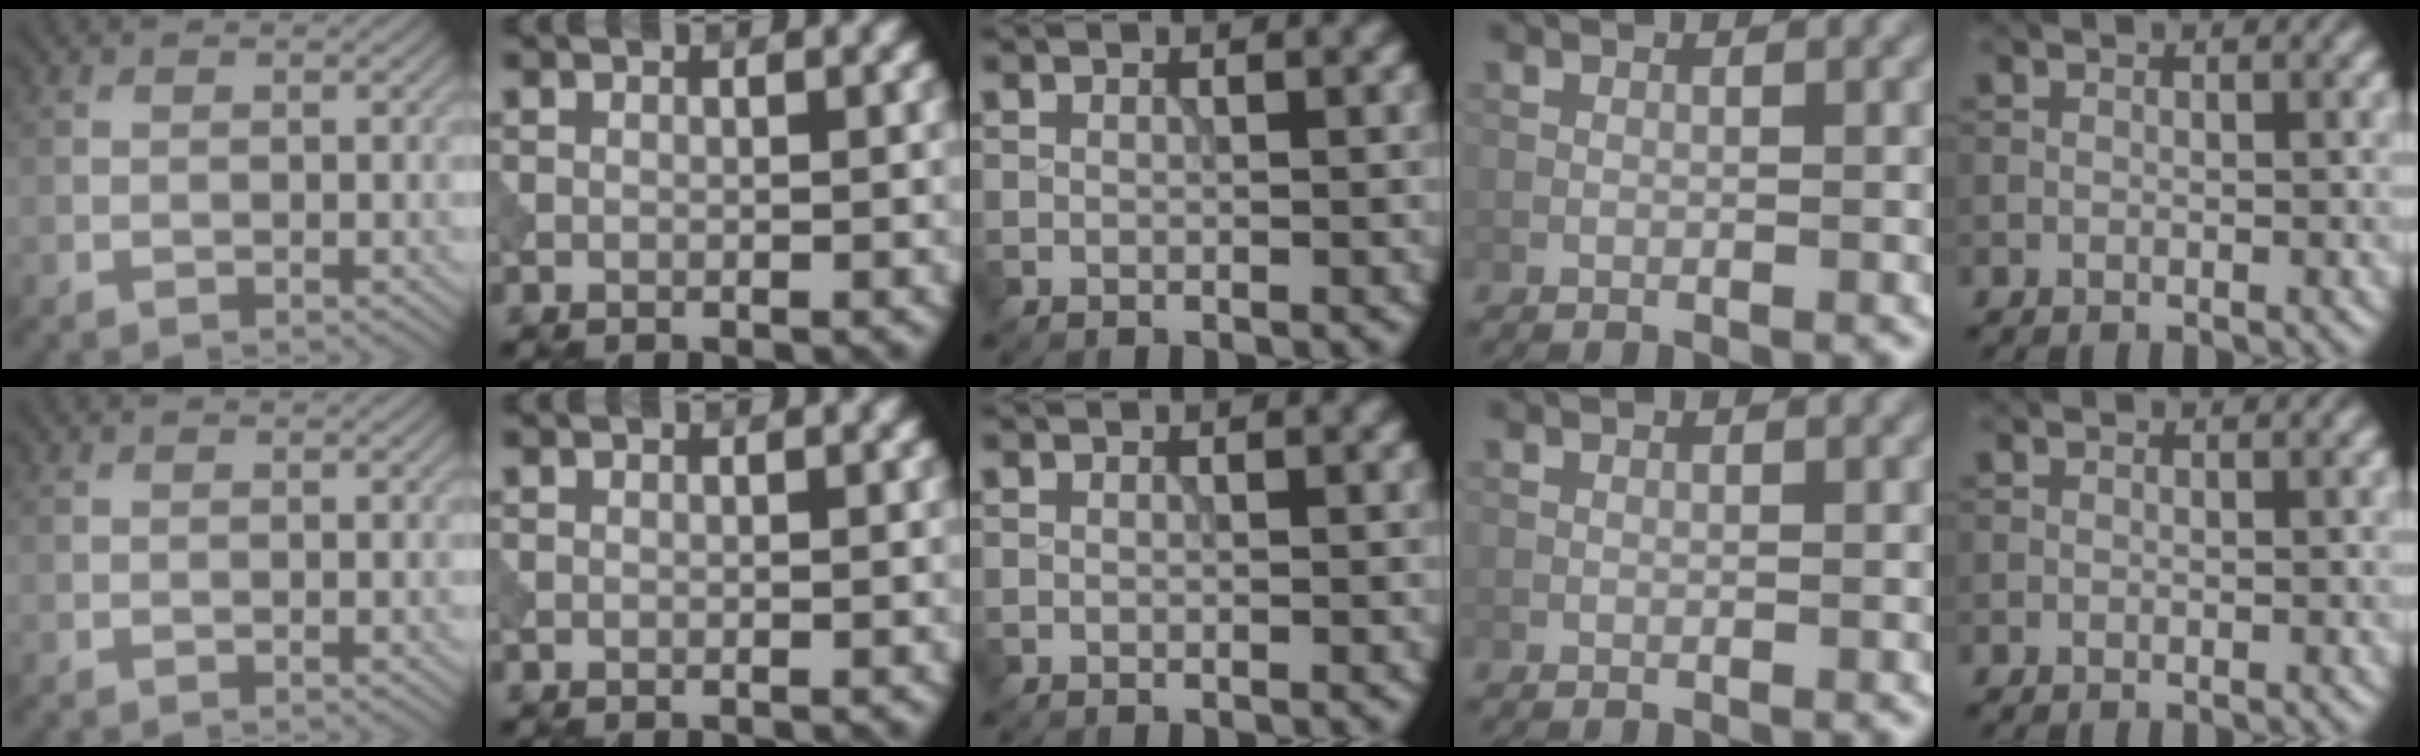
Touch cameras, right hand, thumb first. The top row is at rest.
{}